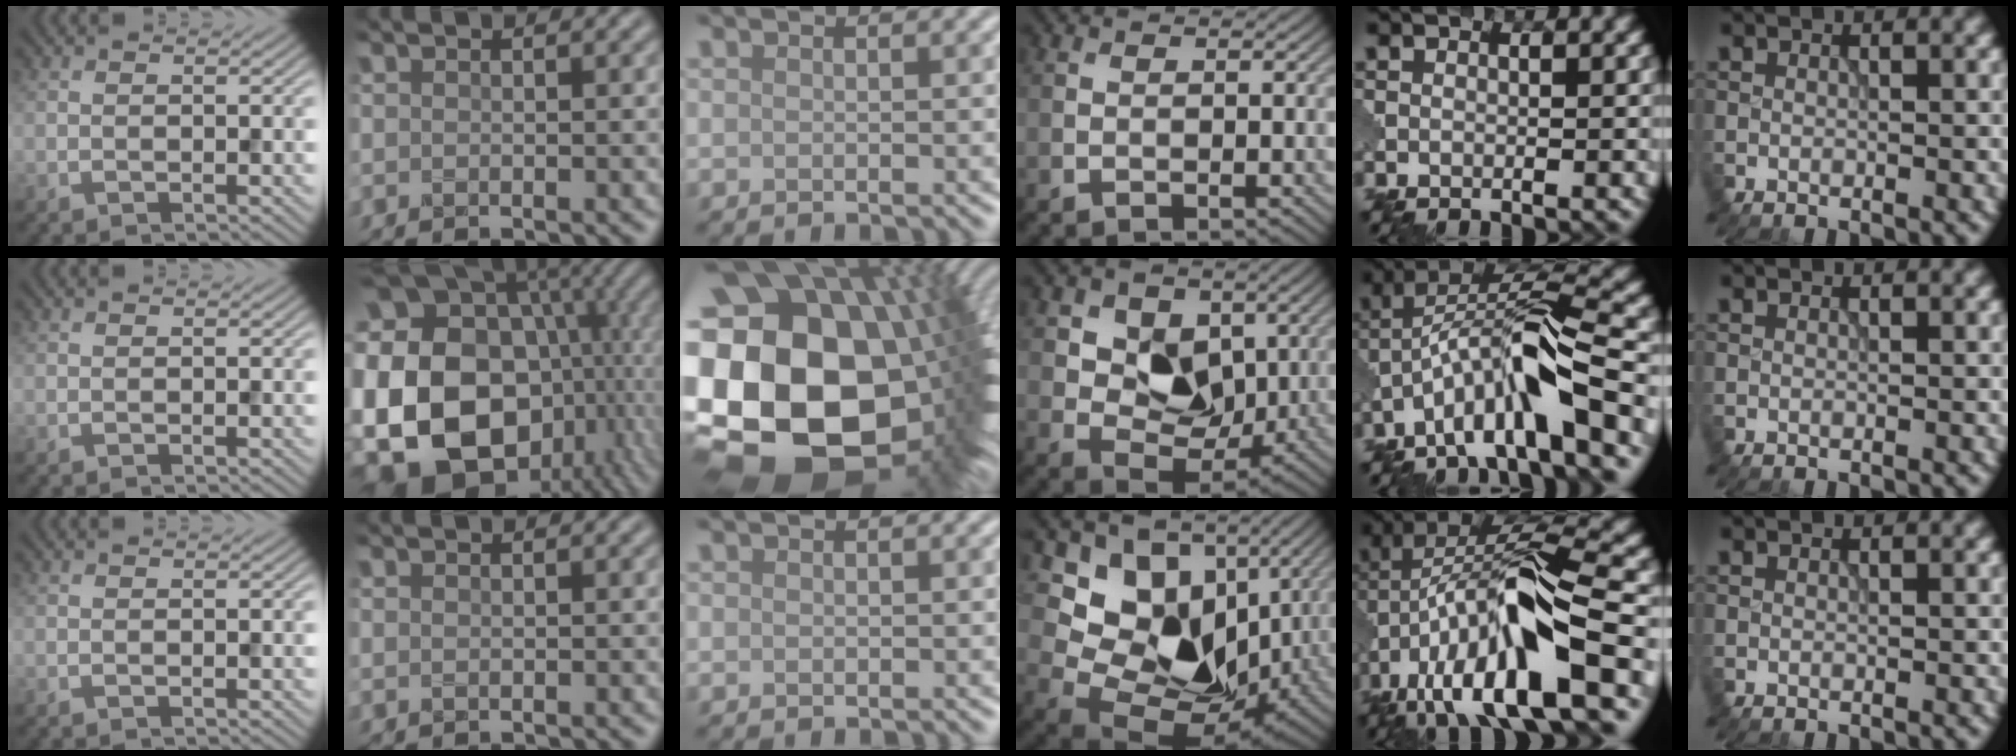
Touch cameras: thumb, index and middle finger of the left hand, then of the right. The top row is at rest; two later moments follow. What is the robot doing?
{"motion": "extract", "object": "pin"}